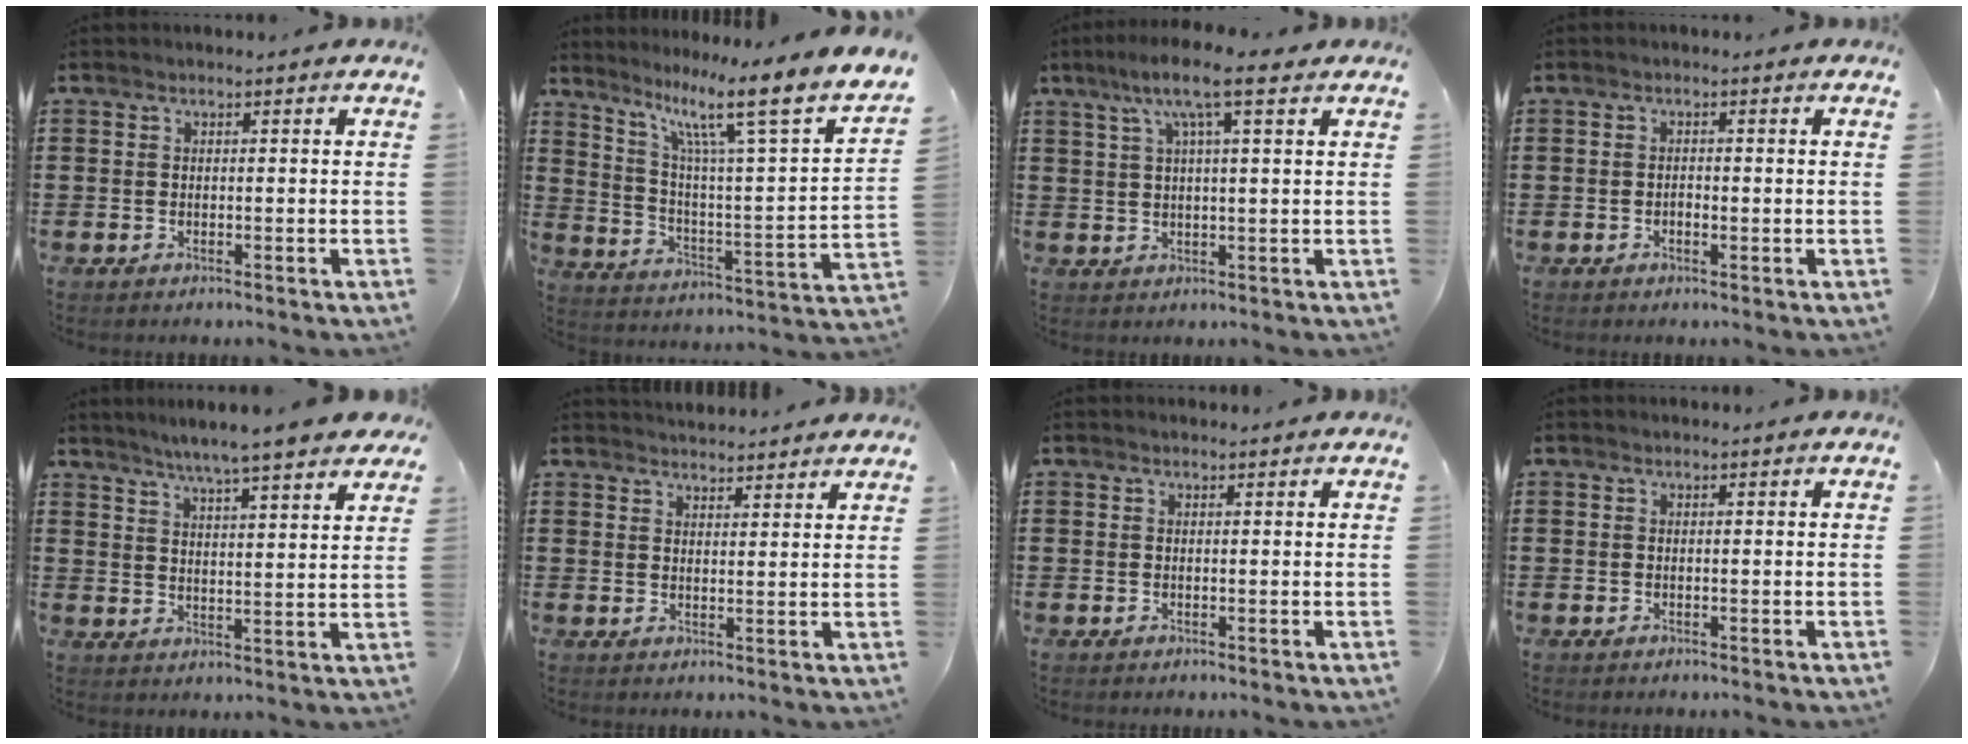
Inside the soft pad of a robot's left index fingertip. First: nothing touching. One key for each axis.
{"total": 10.8, "fx": 7.5, "fy": 0.4, "fz": 7.8, "tx": -0.153, "ty": -0.065, "tz": 0.105}
{"total": 7.8, "fx": 4.5, "fy": 1.2, "fz": 6.3, "tx": -0.127, "ty": 0.003, "tz": 0.074}
{"total": 0.8, "fx": -0.3, "fy": 0.4, "fz": 0.6, "tx": -0.013, "ty": -0.002, "tz": -0.005}
{"total": 4.9, "fx": 4.6, "fy": -0.5, "fz": 1.8, "tx": -0.055, "ty": -0.022, "tz": 0.076}
{"total": 2.8, "fx": 2.8, "fy": 0.0, "fz": -0.2, "tx": -0.004, "ty": -0.007, "tz": 0.054}
{"total": 0.0}
{"total": 0.0}